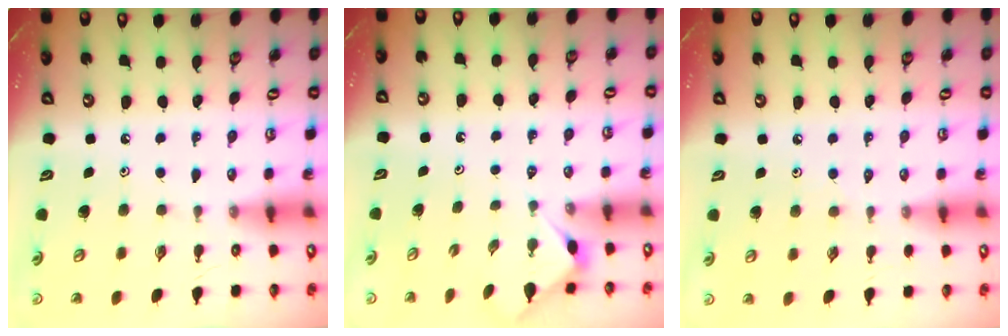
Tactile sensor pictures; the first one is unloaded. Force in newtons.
{"total": 2.5, "press": 2.4, "slide": 0.5}
{"total": 4.3, "press": 4.3, "slide": 0.8}